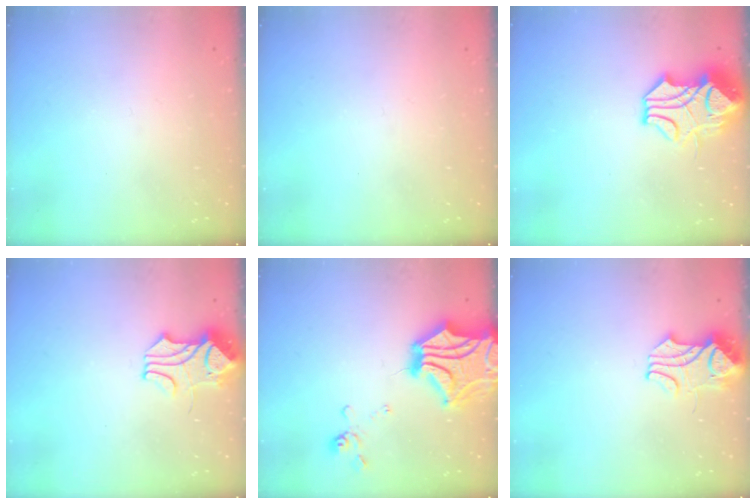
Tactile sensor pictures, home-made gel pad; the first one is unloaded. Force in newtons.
{"total": 0.0}
{"total": 8.3, "press": 8.1, "slide": 1.8}
{"total": 2.0, "press": 1.8, "slide": 0.7}
{"total": 14.1, "press": 13.6, "slide": 3.7}
{"total": 3.2, "press": 3.1, "slide": 0.6}